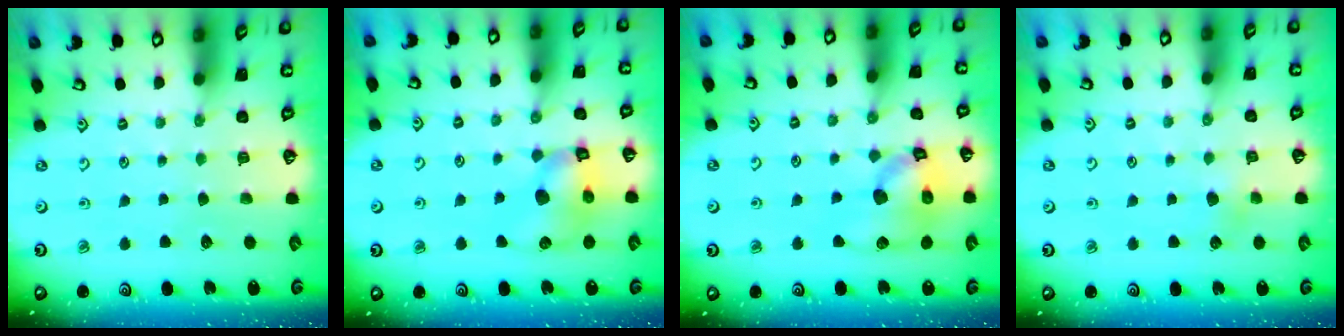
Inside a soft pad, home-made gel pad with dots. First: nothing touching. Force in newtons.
{"total": 10.0, "press": 9.9, "slide": 1.4}
{"total": 14.4, "press": 14.3, "slide": 2.1}
{"total": 3.1, "press": 2.9, "slide": 1.1}